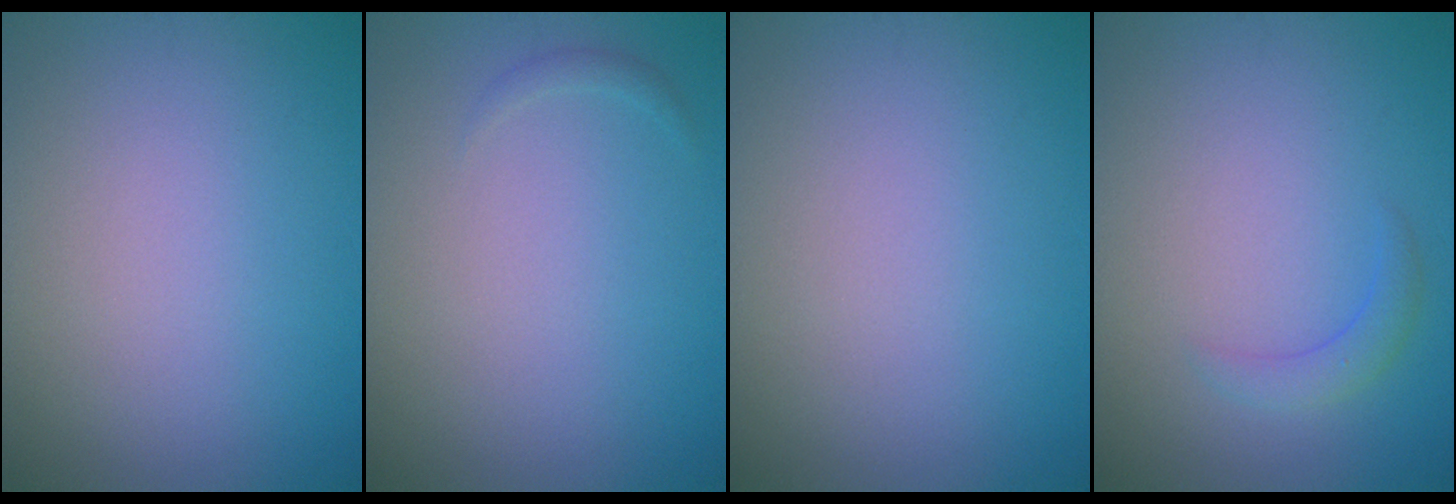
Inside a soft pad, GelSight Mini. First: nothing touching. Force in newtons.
{"total": 0.5, "press": 0.5, "slide": 0.0}
{"total": 0.0}
{"total": 1.6, "press": 1.6, "slide": 0.0}